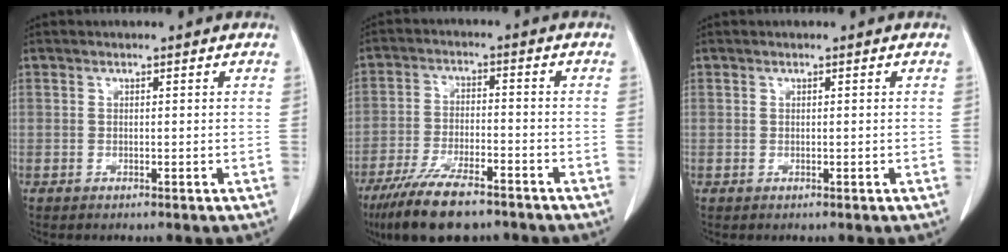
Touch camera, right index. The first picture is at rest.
{"total": 13.0, "force": [-9.6, 3.8, 7.9], "torque": [-0.150, -0.022, -0.167]}
{"total": 0.0}